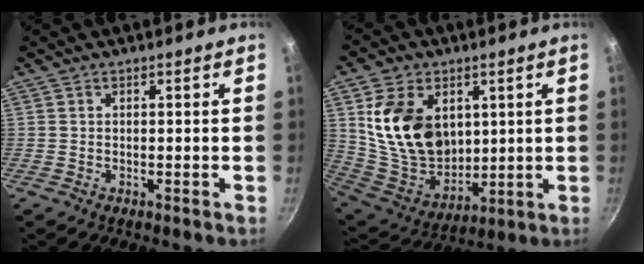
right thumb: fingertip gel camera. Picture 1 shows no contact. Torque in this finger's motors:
{"motor_torque": [-0.18, 1.10, 1.57, -0.26, 0.18]}